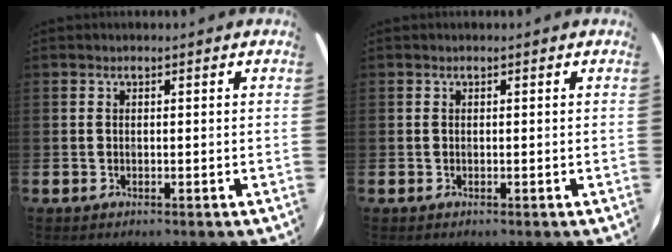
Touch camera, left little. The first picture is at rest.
{"total": 0.0}